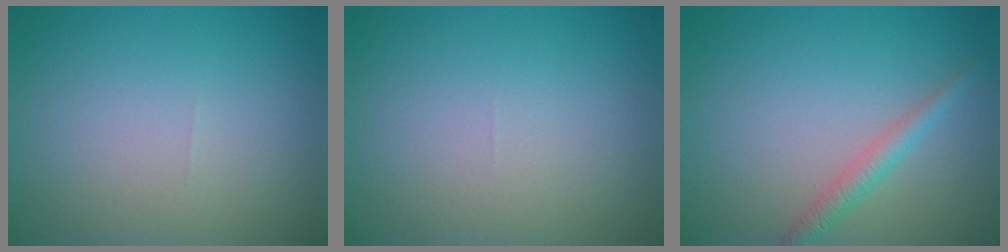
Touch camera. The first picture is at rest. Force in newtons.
{"total": 0.0}
{"total": 1.8, "press": 1.8, "slide": 0.0}